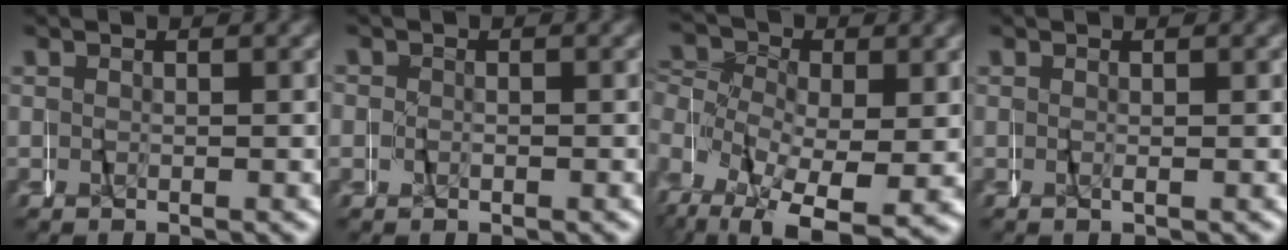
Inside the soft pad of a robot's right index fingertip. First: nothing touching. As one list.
[{"total": 1.1, "force": [0.2, 1.0, 0.3], "torque": [-0.011, 0.005, -0.001]}, {"total": 9.0, "force": [0.9, 6.4, 6.3], "torque": [-0.122, -0.005, 0.010]}, {"total": 0.0}]